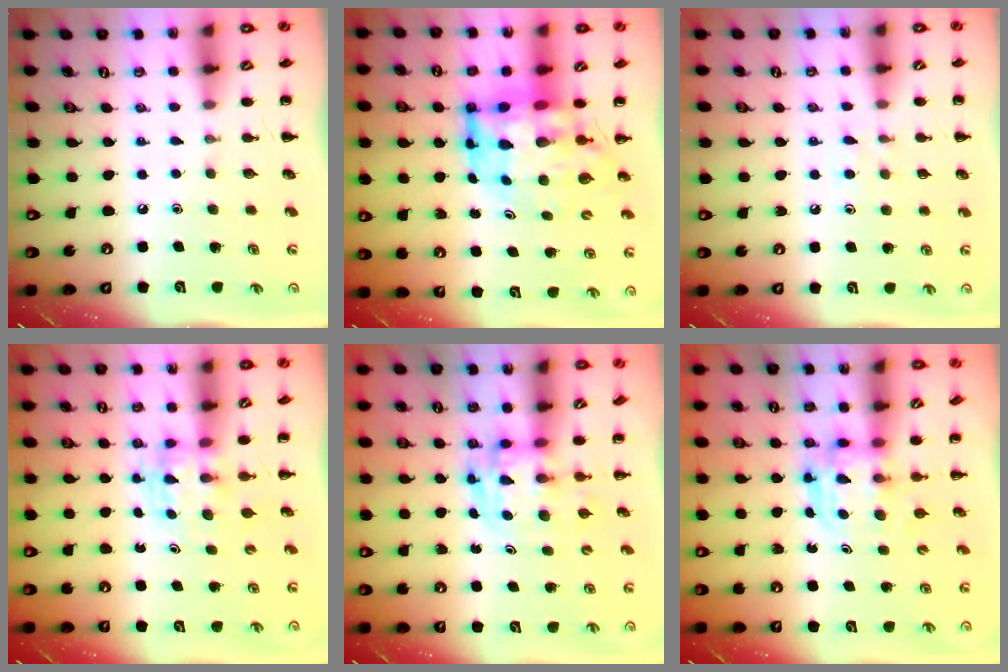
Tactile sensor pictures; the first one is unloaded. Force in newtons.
{"total": 11.0, "press": 10.5, "slide": 3.3}
{"total": 4.7, "press": 4.4, "slide": 1.6}
{"total": 3.4, "press": 3.3, "slide": 0.5}
{"total": 3.3, "press": 3.3, "slide": 0.6}
{"total": 3.8, "press": 3.8, "slide": 0.3}